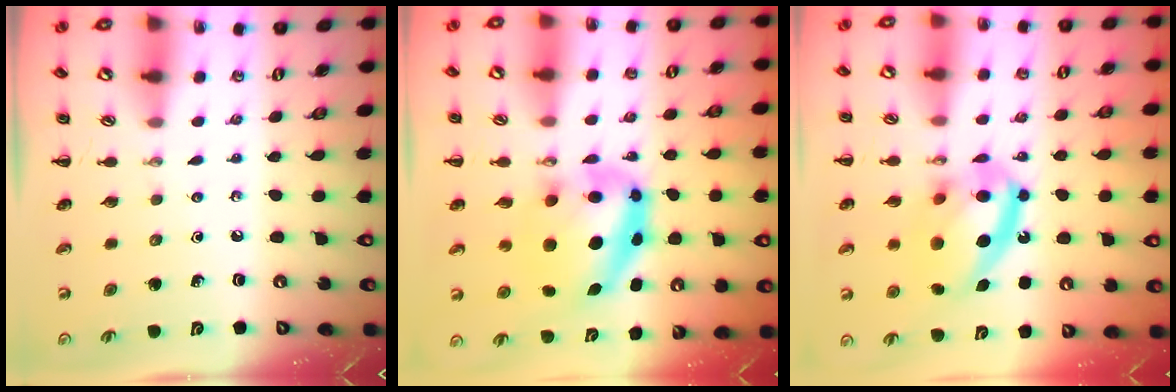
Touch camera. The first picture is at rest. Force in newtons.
{"total": 7.9, "press": 7.7, "slide": 1.7}
{"total": 16.8, "press": 16.3, "slide": 3.9}